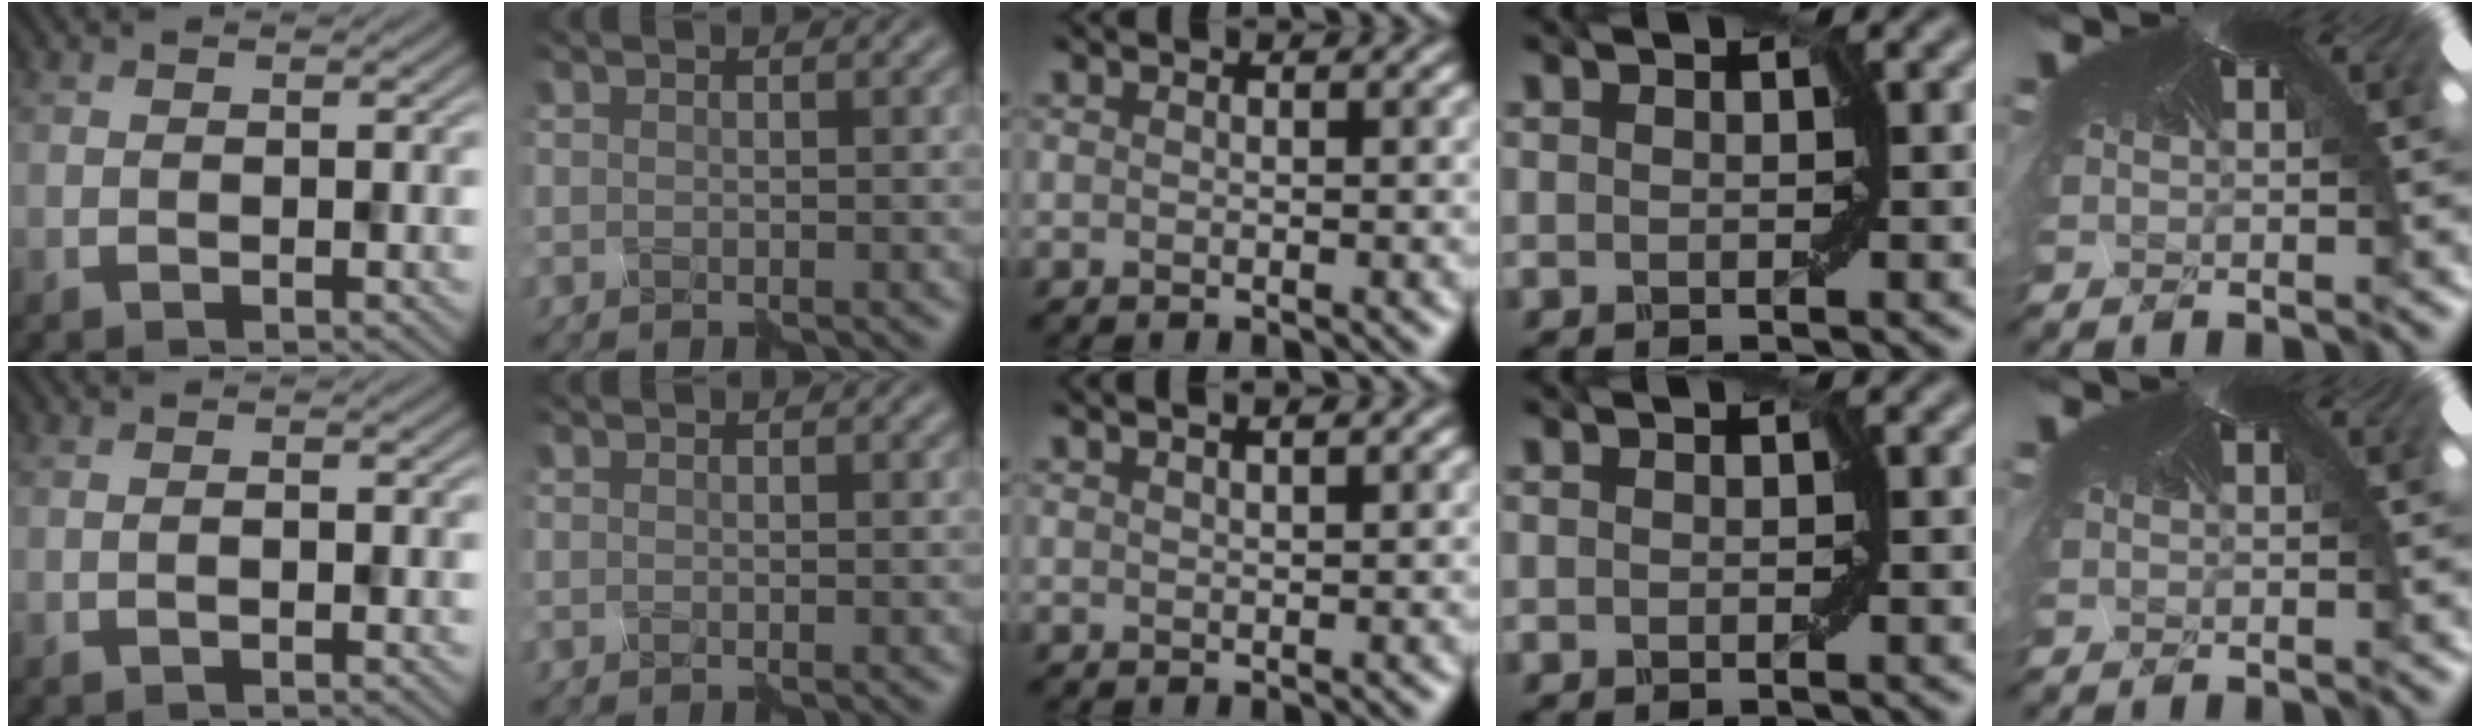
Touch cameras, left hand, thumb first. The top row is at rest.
{"middle": {"total": 2.5, "force": [1.8, 0.8, 1.6], "torque": [-0.008, 0.026, 0.007]}}